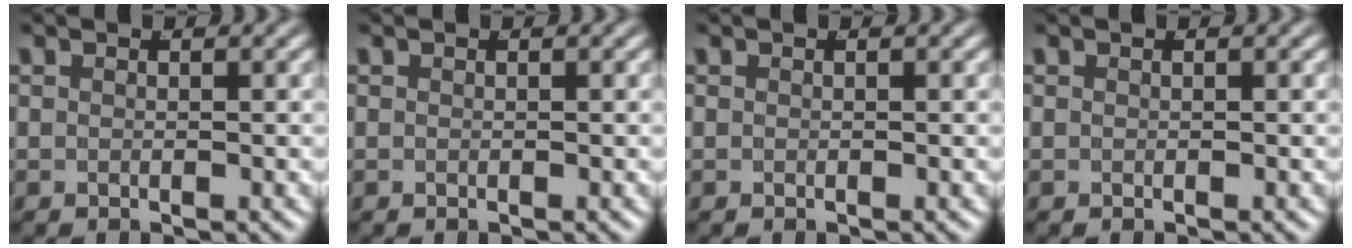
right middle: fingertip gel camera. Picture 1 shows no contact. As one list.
[{"total": 0.0}, {"total": 0.0}, {"total": 0.0}]